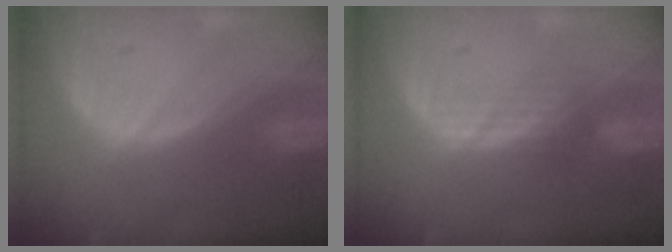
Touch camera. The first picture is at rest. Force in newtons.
{"total": 2.8, "press": 2.5, "slide": 1.2}